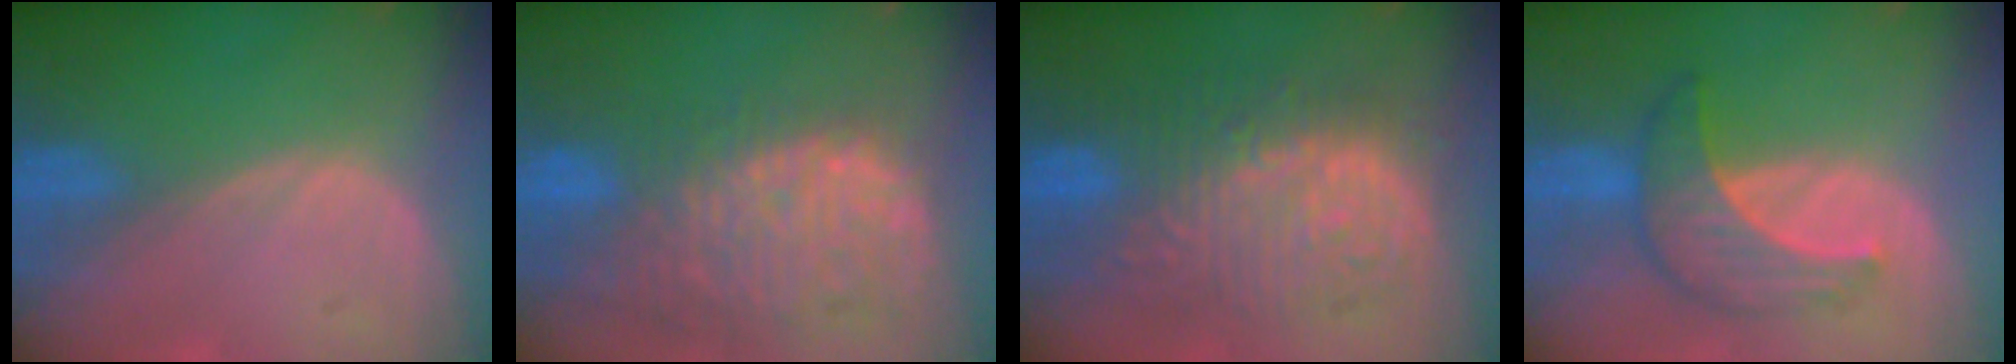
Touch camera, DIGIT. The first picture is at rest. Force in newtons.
{"total": 13.8, "press": 11.6, "slide": 7.5}
{"total": 12.7, "press": 12.7, "slide": 1.3}
{"total": 6.9, "press": 6.8, "slide": 1.0}